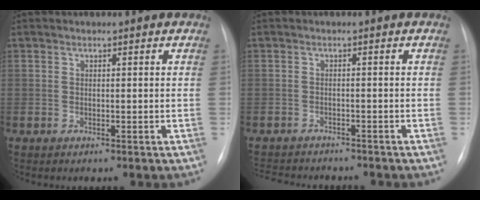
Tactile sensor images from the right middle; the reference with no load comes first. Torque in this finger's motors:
{"motor_torque": [0.03, -0.12, 0.01, 0.00]}